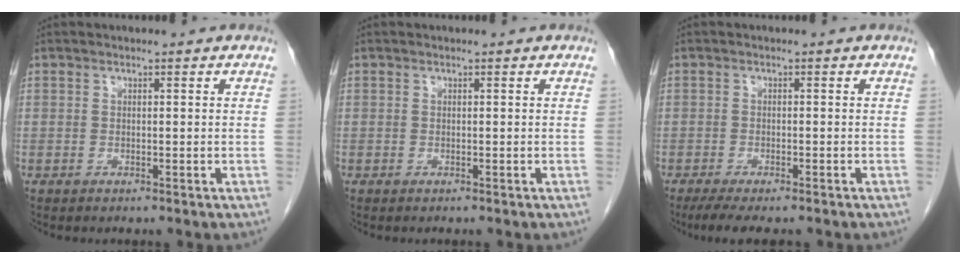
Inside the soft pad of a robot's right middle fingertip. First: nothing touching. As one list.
[{"total": 0.0}, {"total": 6.1, "force": [-4.9, 1.4, 3.4], "torque": [-0.054, -0.013, -0.075]}]